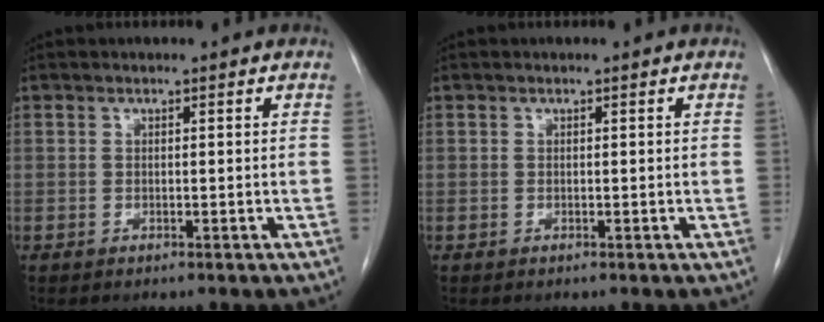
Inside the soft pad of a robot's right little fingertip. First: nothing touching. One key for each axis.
{"total": 0.0}